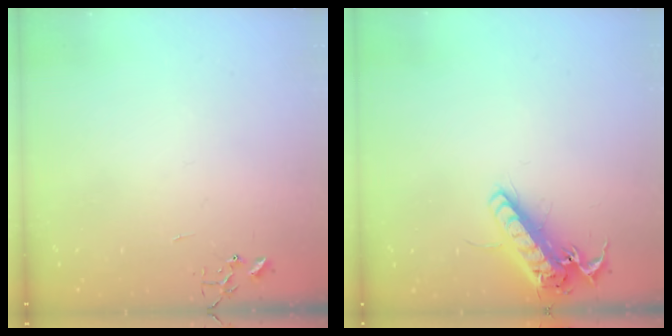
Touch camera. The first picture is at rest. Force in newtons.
{"total": 16.4, "press": 16.1, "slide": 3.2}